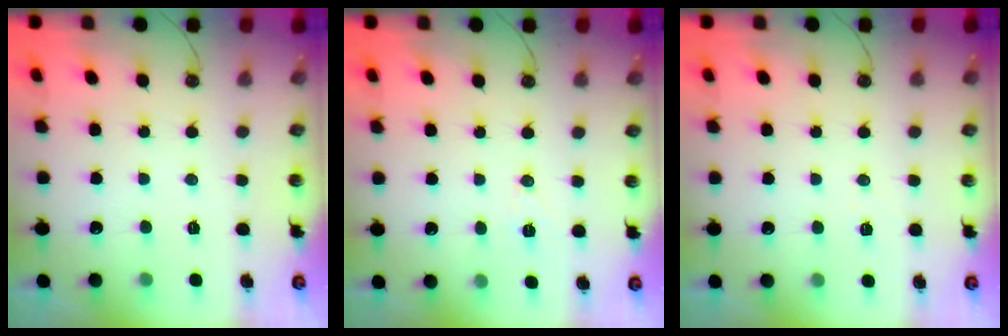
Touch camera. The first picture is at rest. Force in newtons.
{"total": 6.2, "press": 4.3, "slide": 4.5}
{"total": 3.5, "press": 1.7, "slide": 3.1}